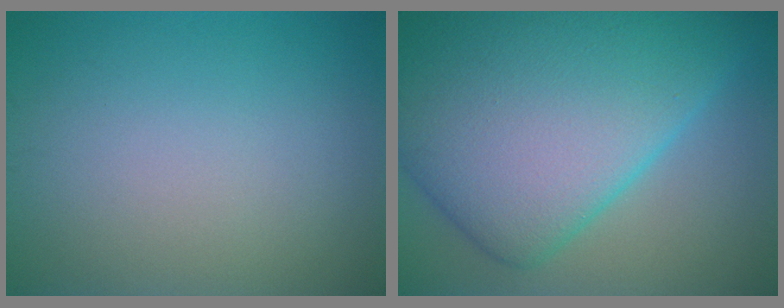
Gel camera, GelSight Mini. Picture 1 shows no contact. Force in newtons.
{"total": 16.2, "press": 16.2, "slide": 0.3}